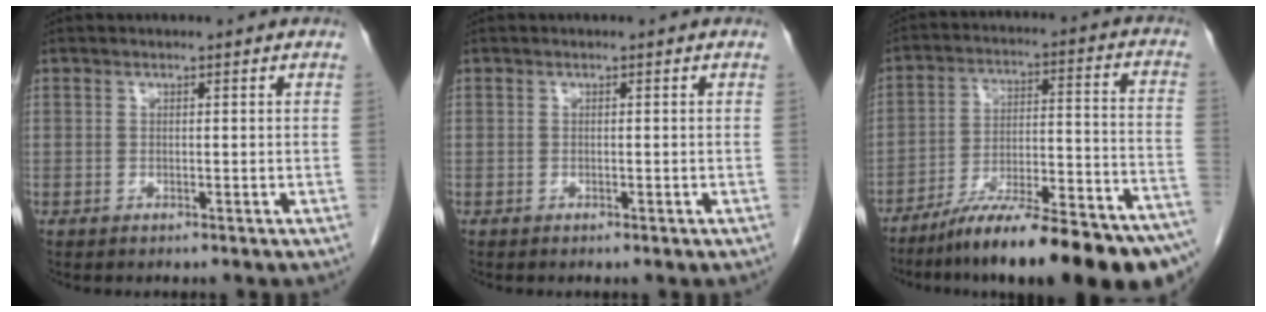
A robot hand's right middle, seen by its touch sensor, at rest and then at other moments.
{"total": 0.0}
{"total": 23.2, "force": [-18.7, 2.0, 13.6], "torque": [-0.138, 0.011, -0.284]}